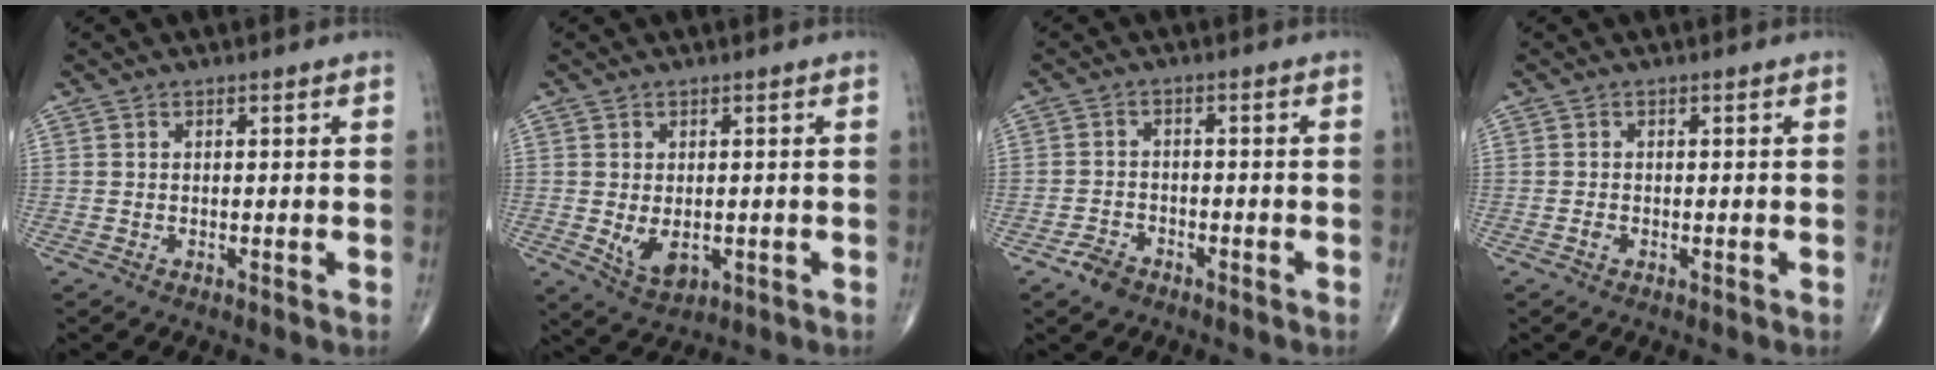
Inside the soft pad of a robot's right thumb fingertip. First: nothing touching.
{"total": 5.1, "force": [-0.8, 3.2, 3.9], "torque": [-0.057, -0.011, 0.000]}
{"total": 3.6, "force": [-2.6, 2.2, 1.3], "torque": [-0.022, 0.014, -0.044]}
{"total": 0.8, "force": [-0.4, 0.5, 0.4], "torque": [-0.008, 0.003, -0.008]}